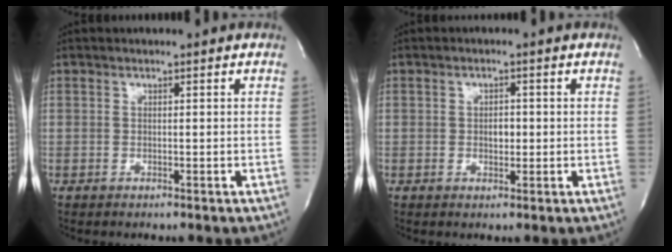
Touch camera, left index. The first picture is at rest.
{"total": 1.8, "force": [-0.2, 1.1, 1.4], "torque": [-0.021, -0.001, -0.001]}